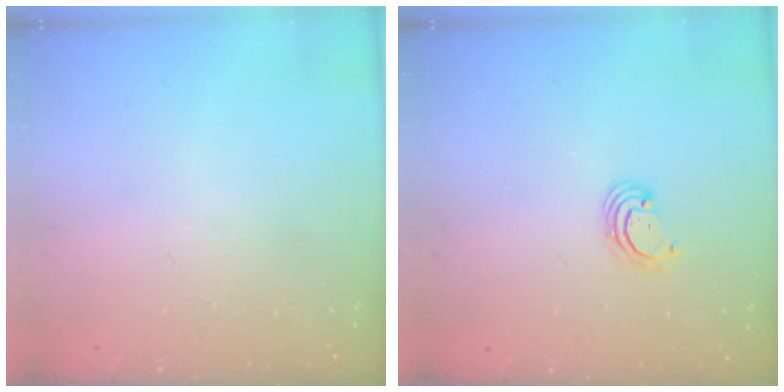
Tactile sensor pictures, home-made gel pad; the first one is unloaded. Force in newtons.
{"total": 2.8, "press": 2.8, "slide": 0.3}